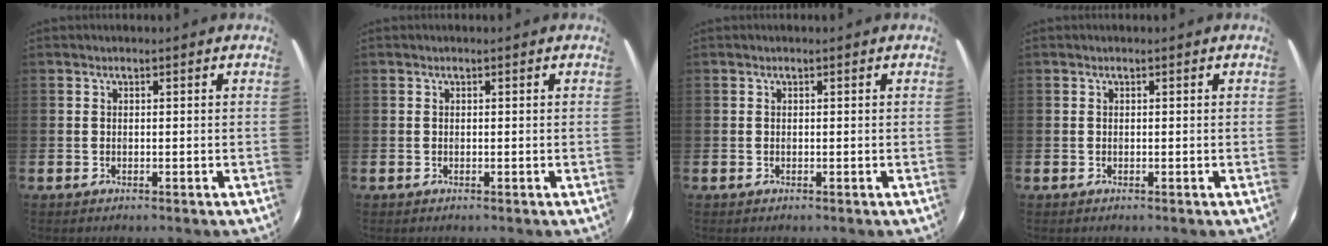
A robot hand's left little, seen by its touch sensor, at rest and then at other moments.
{"total": 0.0}
{"total": 0.0}
{"total": 0.0}